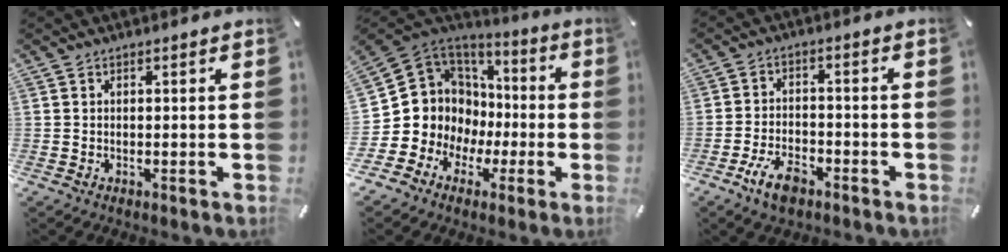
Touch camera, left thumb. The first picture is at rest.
{"total": 10.6, "force": [-0.4, 10.6, -0.1], "torque": [-0.021, -0.043, 0.020]}
{"total": 7.6, "force": [-4.5, 3.9, 4.7], "torque": [-0.101, 0.017, -0.084]}